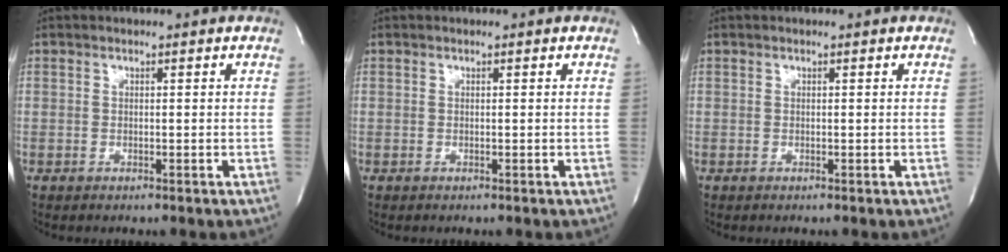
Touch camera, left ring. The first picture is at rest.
{"total": 0.0}
{"total": 0.0}